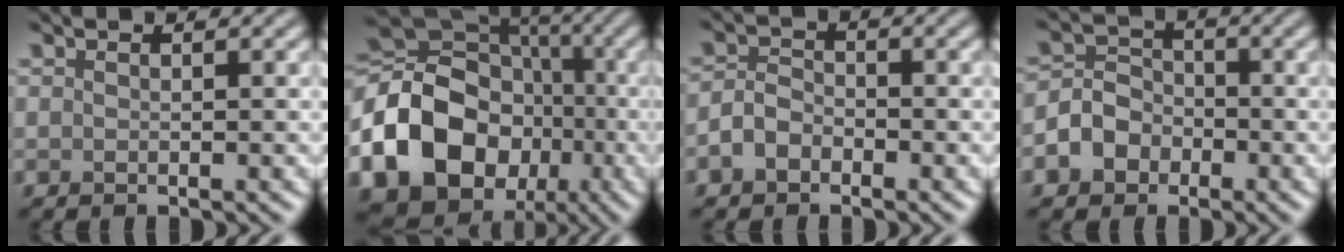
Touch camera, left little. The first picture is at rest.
{"total": 18.4, "force": [-5.7, 15.0, 9.0], "torque": [-0.202, -0.011, -0.123]}
{"total": 2.2, "force": [-1.2, 1.5, 1.1], "torque": [-0.023, 0.004, -0.030]}
{"total": 3.9, "force": [-1.7, 3.1, 1.5], "torque": [-0.014, 0.004, -0.041]}